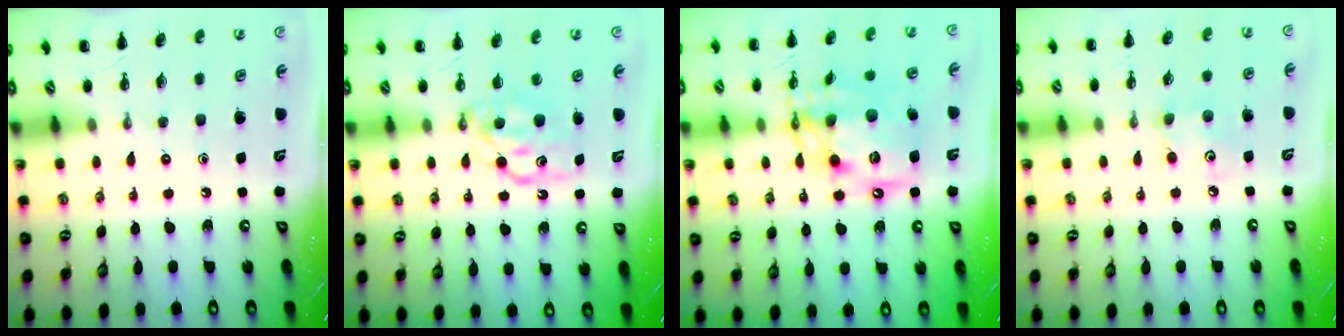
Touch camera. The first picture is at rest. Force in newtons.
{"total": 7.9, "press": 7.8, "slide": 1.1}
{"total": 15.4, "press": 15.1, "slide": 3.1}
{"total": 4.8, "press": 4.7, "slide": 1.1}